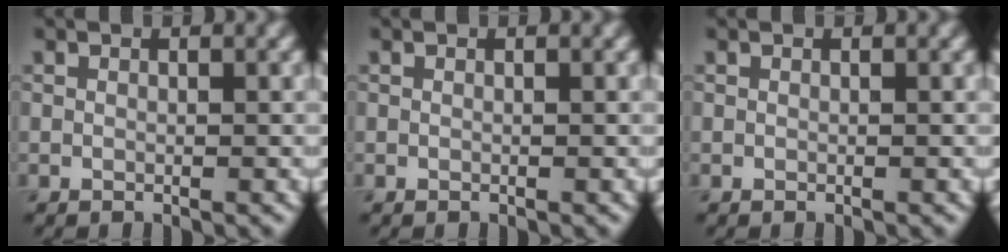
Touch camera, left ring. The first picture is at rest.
{"total": 0.0}
{"total": 0.0}